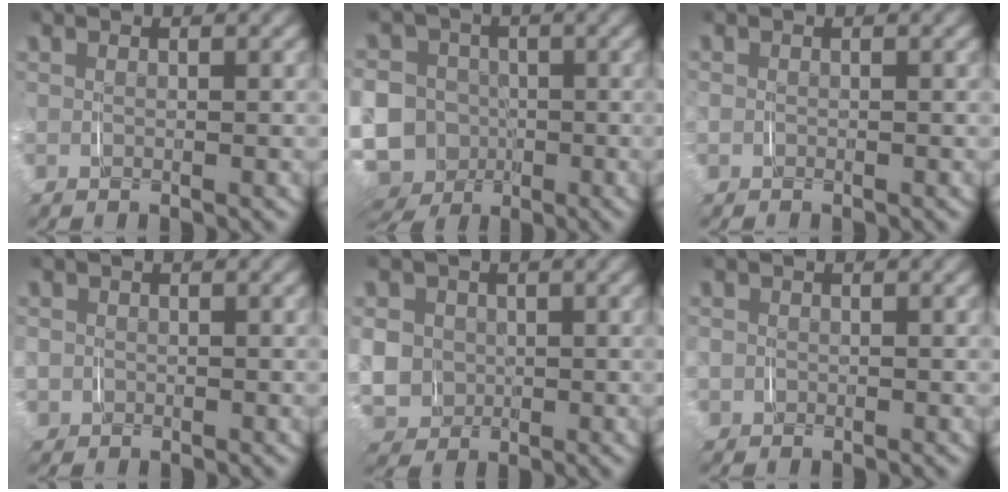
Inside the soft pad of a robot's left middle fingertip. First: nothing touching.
{"total": 15.5, "force": [-3.7, 14.3, 4.7], "torque": [-0.140, -0.066, -0.064]}
{"total": 1.2, "force": [-0.2, 1.1, 0.2], "torque": [-0.013, -0.001, -0.007]}
{"total": 3.5, "force": [-0.7, 3.4, 0.7], "torque": [-0.034, -0.011, -0.015]}
{"total": 5.9, "force": [-0.2, 5.4, 2.4], "torque": [-0.064, -0.018, 0.002]}
{"total": 2.6, "force": [-0.4, 2.6, 0.5], "torque": [-0.025, -0.006, -0.013]}